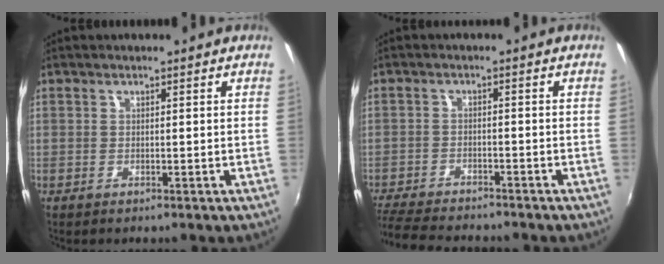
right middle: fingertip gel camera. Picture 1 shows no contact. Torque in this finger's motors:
{"motor_torque": [0.24, -0.28, 0.08, 0.06]}